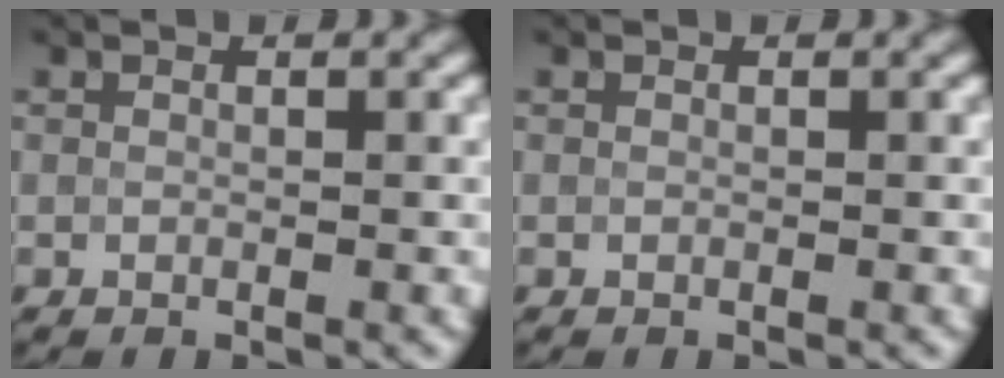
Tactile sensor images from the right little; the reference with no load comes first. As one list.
[{"total": 0.0}]